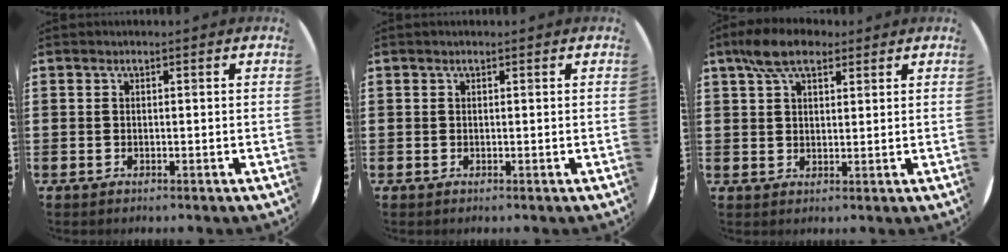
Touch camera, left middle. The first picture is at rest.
{"total": 0.0}
{"total": 6.5, "force": [4.7, 3.2, 3.2], "torque": [-0.069, 0.004, 0.086]}